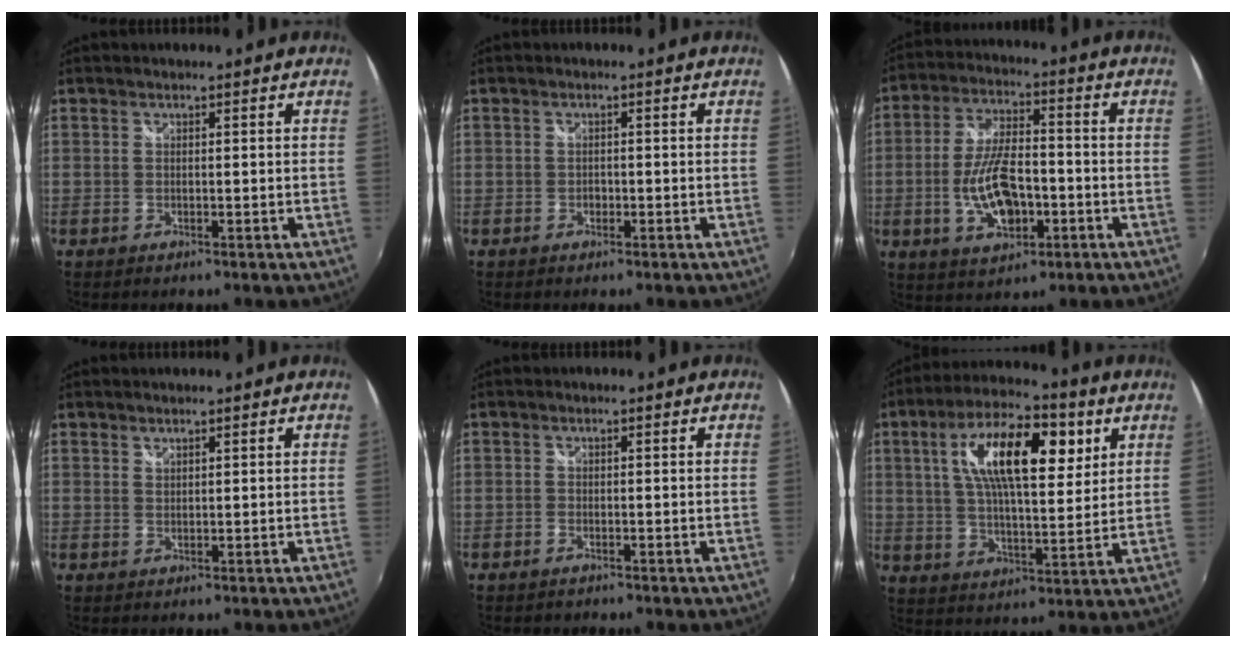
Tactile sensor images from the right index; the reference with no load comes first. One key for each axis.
{"total": 1.1, "fx": -0.5, "fy": 0.9, "fz": 0.3, "tx": -0.005, "ty": -0.001, "tz": -0.008}
{"total": 12.2, "fx": -3.3, "fy": 5.8, "fz": 10.2, "tx": -0.207, "ty": 0.000, "tz": -0.053}
{"total": 0.7, "fx": 0.7, "fy": 0.1, "fz": 0.0, "tx": 0.001, "ty": 0.000, "tz": 0.014}
{"total": 1.1, "fx": -1.0, "fy": 0.6, "fz": 0.0, "tx": -0.004, "ty": -0.002, "tz": -0.018}
{"total": 17.0, "fx": 6.1, "fy": 6.4, "fz": 14.5, "tx": -0.252, "ty": 0.026, "tz": 0.099}